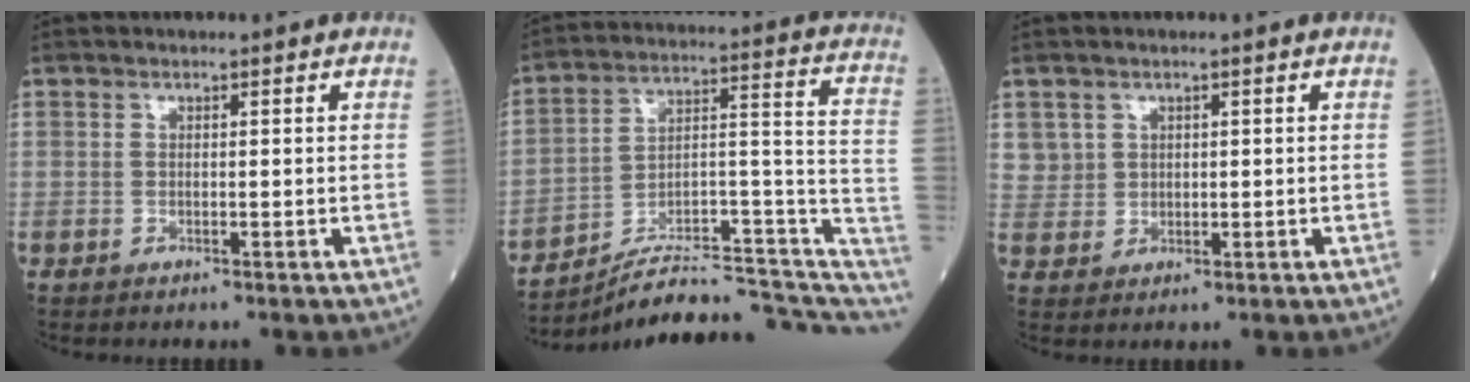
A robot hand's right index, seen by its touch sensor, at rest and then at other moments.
{"total": 19.7, "force": [-17.0, 4.6, 8.8], "torque": [-0.084, 0.074, -0.246]}
{"total": 3.6, "force": [1.6, 3.2, 0.1], "torque": [0.010, 0.003, 0.032]}